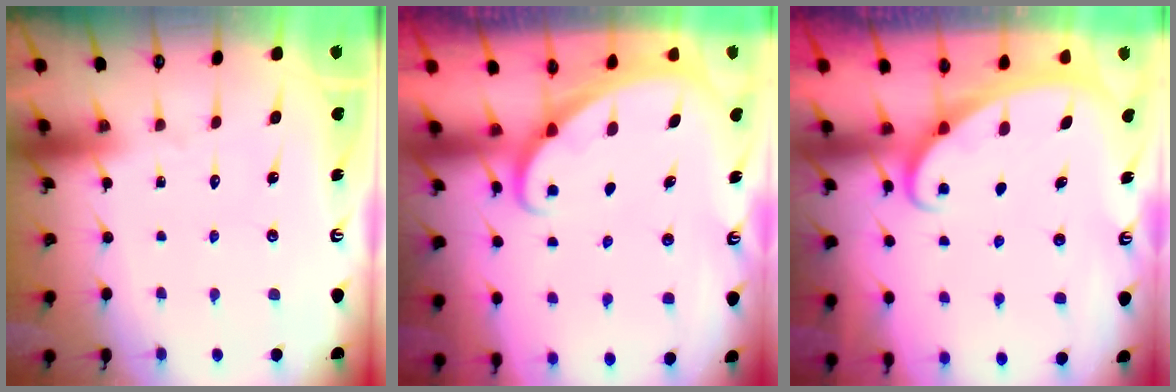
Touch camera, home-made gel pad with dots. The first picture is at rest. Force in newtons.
{"total": 1.6, "press": 1.6, "slide": 0.1}
{"total": 2.3, "press": 2.3, "slide": 0.4}